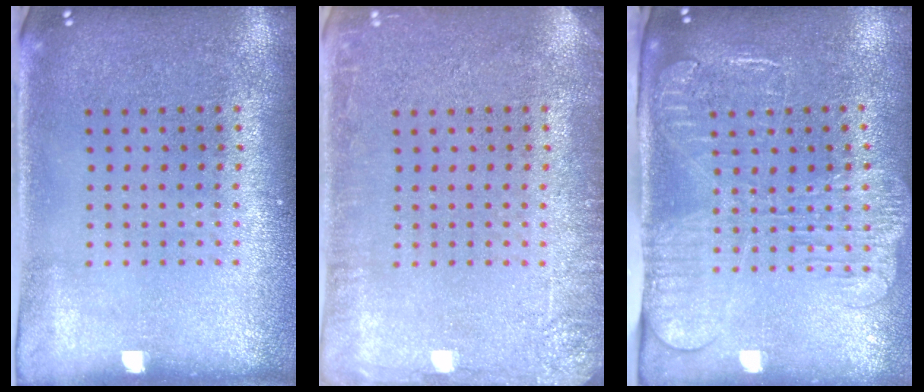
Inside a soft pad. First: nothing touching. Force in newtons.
{"total": 2.4, "press": 2.3, "slide": 0.3}
{"total": 2.6, "press": 2.1, "slide": 1.5}